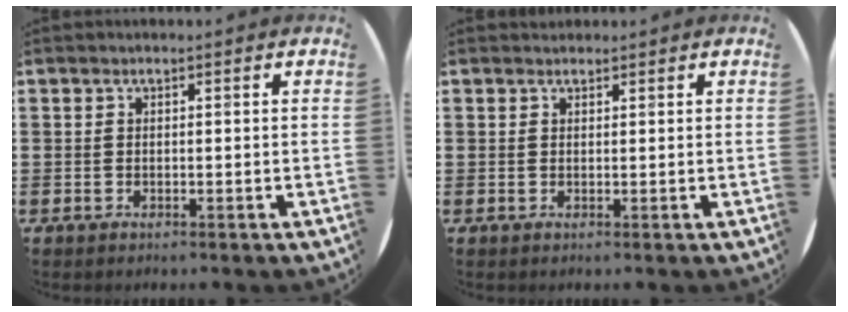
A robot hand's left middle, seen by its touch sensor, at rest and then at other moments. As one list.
[{"total": 0.7, "force": [0.6, 0.2, -0.1], "torque": [0.009, 0.000, 0.010]}]